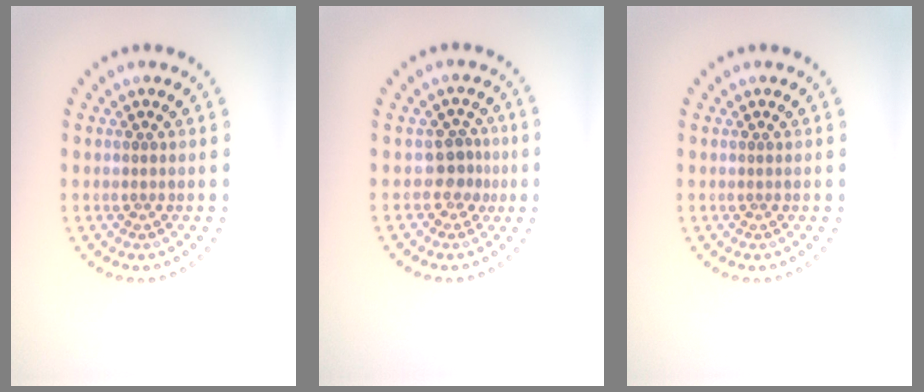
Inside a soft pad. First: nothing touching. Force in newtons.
{"total": 2.3, "press": 1.7, "slide": 1.6}
{"total": 0.0}